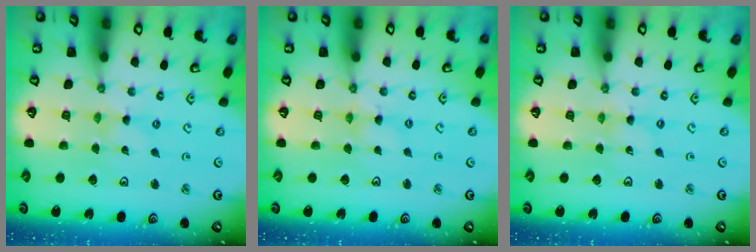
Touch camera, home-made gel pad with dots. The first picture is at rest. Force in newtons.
{"total": 2.3, "press": 2.3, "slide": 0.3}
{"total": 0.0}